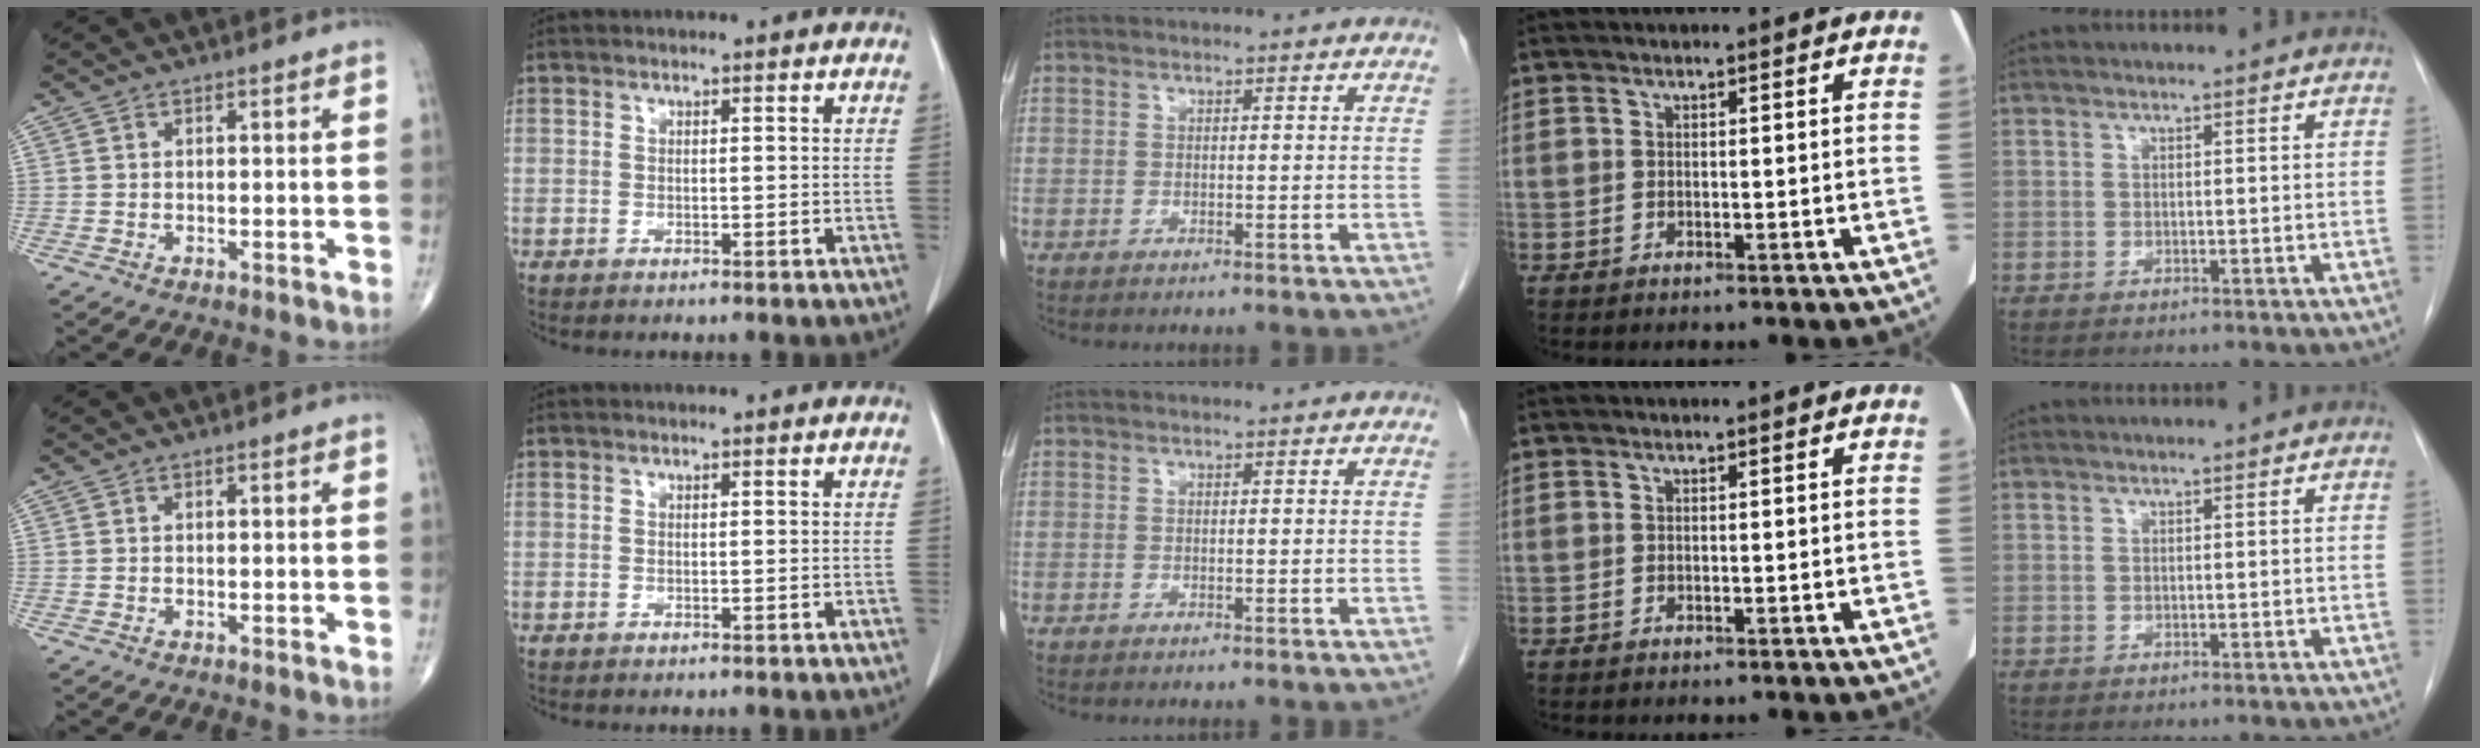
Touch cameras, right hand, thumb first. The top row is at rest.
{}